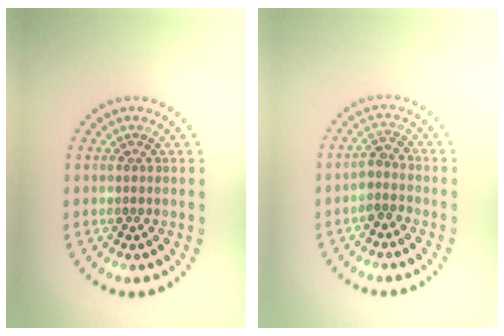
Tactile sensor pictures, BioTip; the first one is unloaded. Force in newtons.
{"total": 1.9, "press": 1.5, "slide": 1.2}